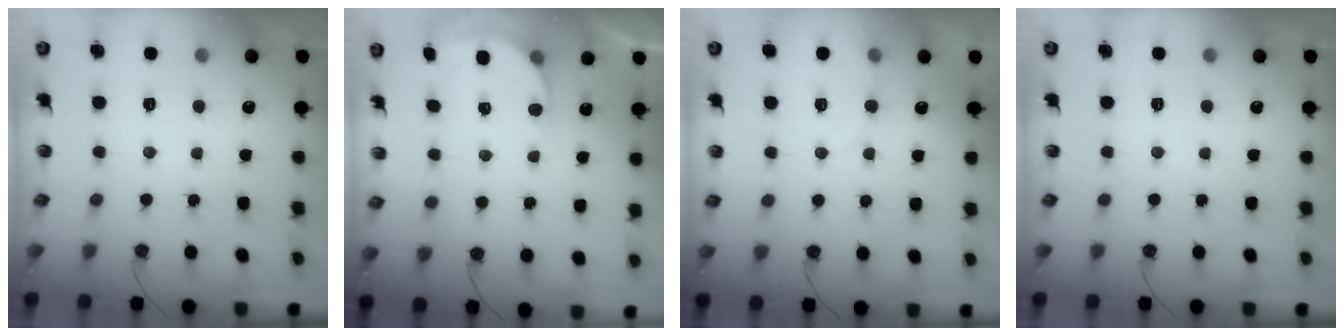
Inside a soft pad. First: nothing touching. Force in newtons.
{"total": 3.5, "press": 3.4, "slide": 0.8}
{"total": 3.0, "press": 3.0, "slide": 0.2}
{"total": 0.0}